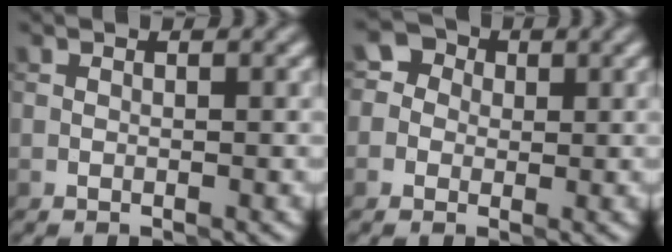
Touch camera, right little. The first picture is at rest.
{"total": 3.1, "force": [0.7, 2.8, 1.0], "torque": [-0.001, 0.016, -0.011]}